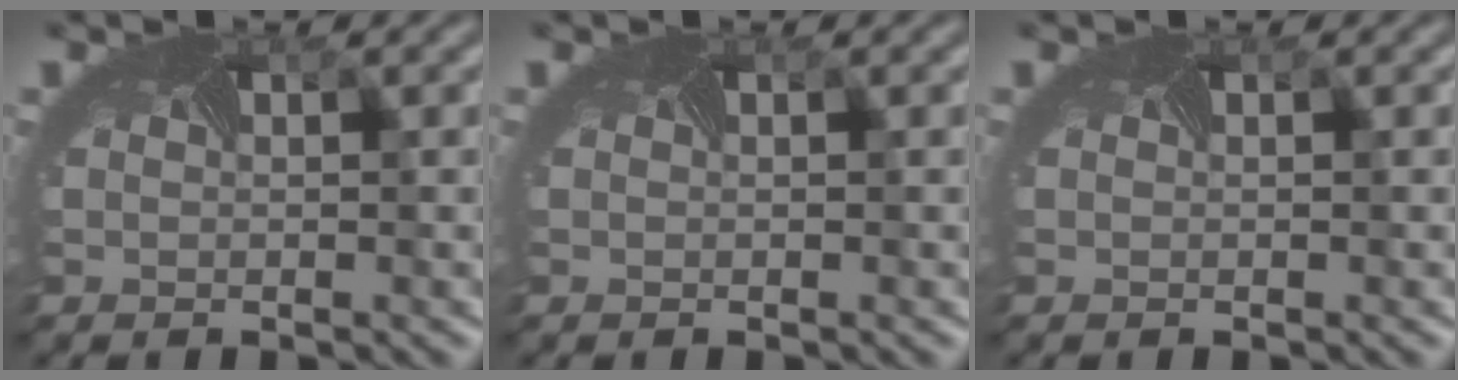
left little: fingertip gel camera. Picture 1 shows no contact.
{"total": 0.0}
{"total": 0.0}